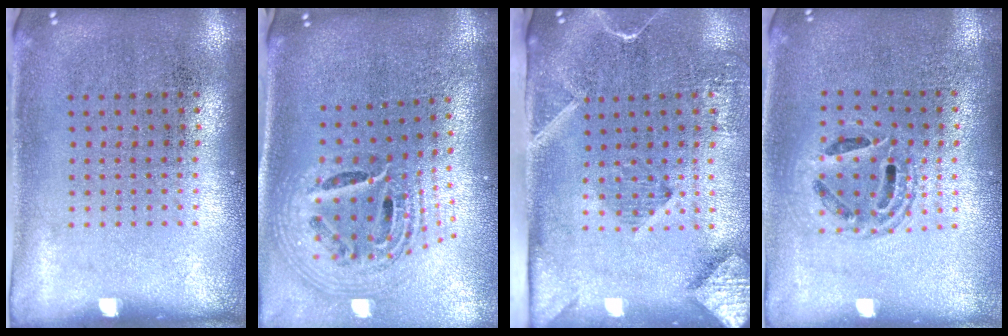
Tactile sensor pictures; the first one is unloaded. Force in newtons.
{"total": 2.2, "press": 1.6, "slide": 1.5}
{"total": 2.9, "press": 2.2, "slide": 2.0}
{"total": 1.4, "press": 1.2, "slide": 0.7}